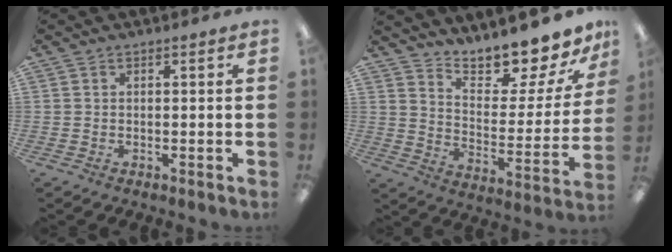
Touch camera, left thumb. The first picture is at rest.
{"total": 13.0, "force": [12.4, 1.9, 3.4], "torque": [-0.064, -0.115, 0.214]}